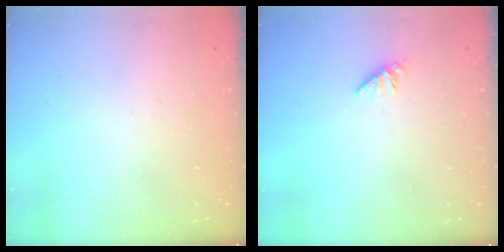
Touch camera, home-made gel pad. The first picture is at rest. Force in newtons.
{"total": 0.6, "press": 0.6, "slide": 0.2}